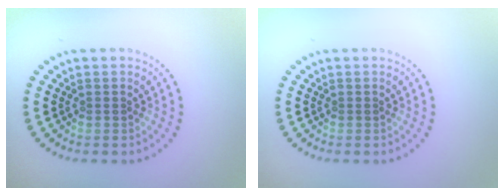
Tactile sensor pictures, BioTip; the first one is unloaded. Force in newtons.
{"total": 0.0}